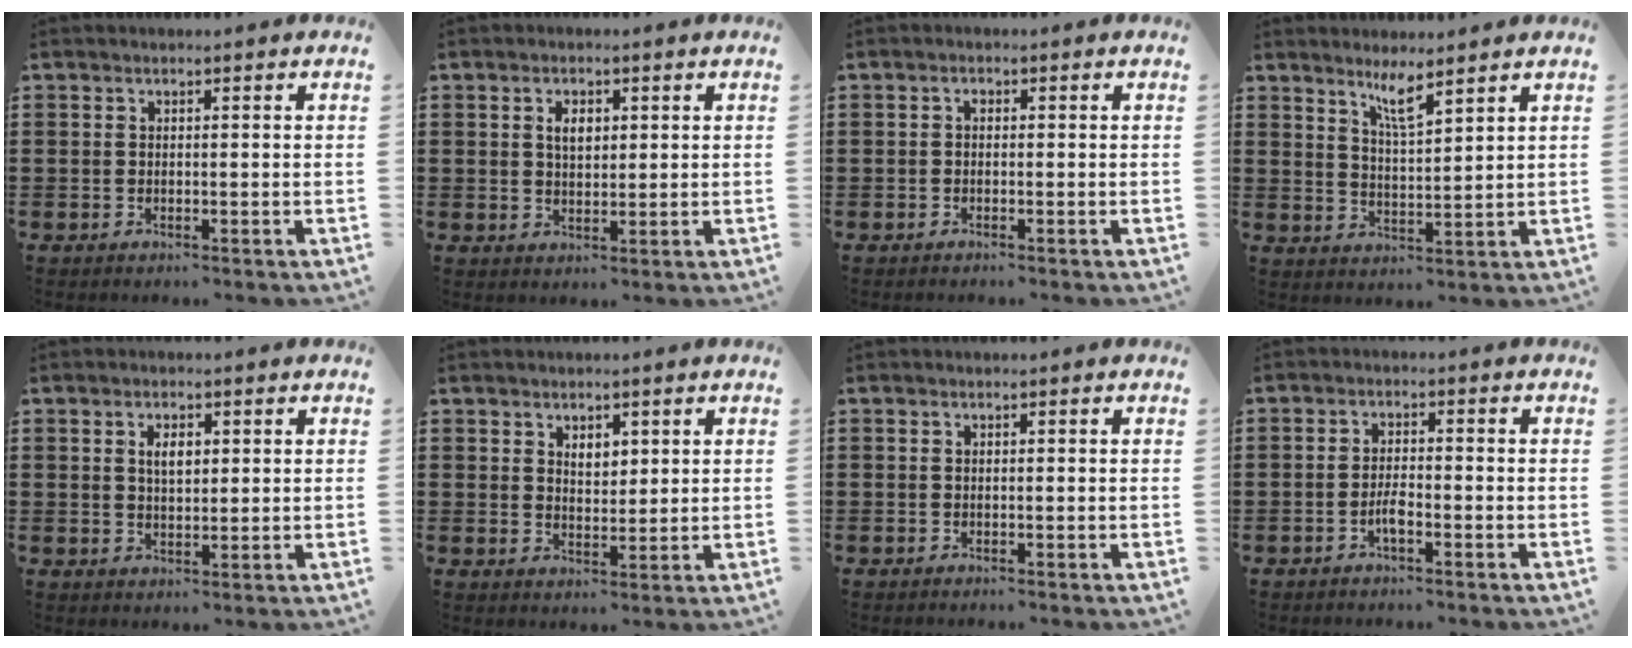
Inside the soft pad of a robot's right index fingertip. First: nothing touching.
{"total": 2.9, "force": [0.8, 1.6, 2.2], "torque": [-0.049, 0.008, 0.014]}
{"total": 0.7, "force": [-0.4, 0.4, 0.4], "torque": [-0.010, 0.001, -0.008]}
{"total": 4.3, "force": [3.4, 0.4, 2.5], "torque": [-0.058, 0.001, 0.060]}
{"total": 2.9, "force": [0.9, 1.3, 2.4], "torque": [-0.042, 0.002, 0.012]}
{"total": 2.6, "force": [1.8, 1.5, 1.2], "torque": [-0.028, 0.006, 0.032]}
{"total": 0.0}
{"total": 2.9, "force": [-1.5, 0.6, 2.5], "torque": [-0.060, -0.005, -0.030]}